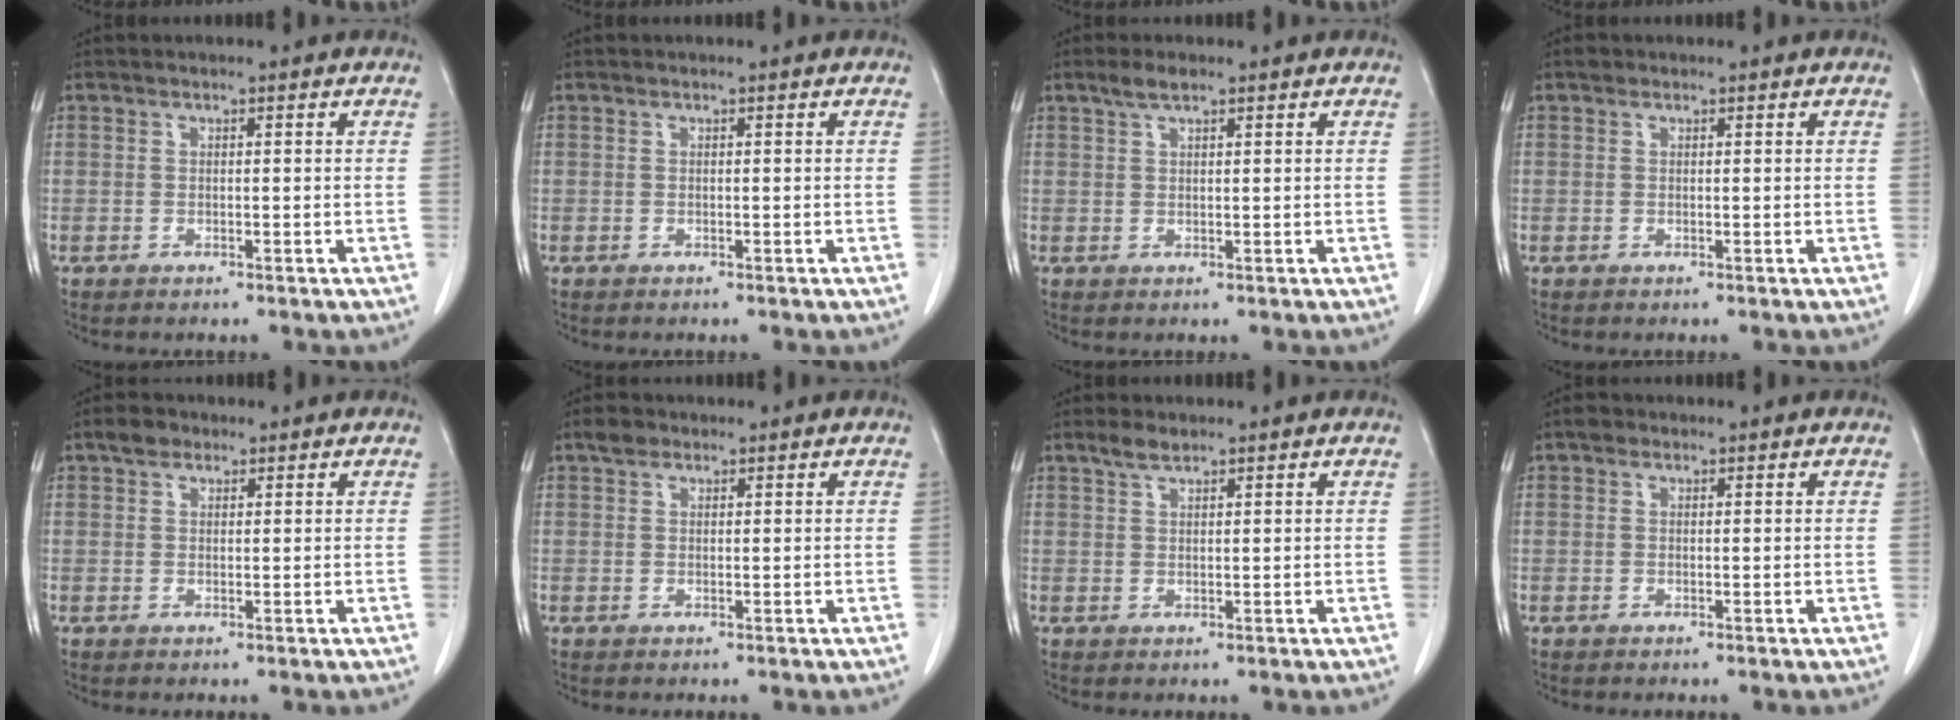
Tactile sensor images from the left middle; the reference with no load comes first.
{"total": 0.0}
{"total": 2.3, "force": [1.7, 0.5, 1.5], "torque": [-0.034, 0.007, 0.034]}
{"total": 0.6, "force": [0.5, 0.3, 0.1], "torque": [-0.006, 0.004, 0.007]}
{"total": 2.3, "force": [1.6, 1.4, 0.9], "torque": [-0.019, 0.008, 0.026]}
{"total": 1.9, "force": [1.4, 1.1, 0.7], "torque": [-0.016, 0.008, 0.023]}
{"total": 2.3, "force": [1.9, 0.6, 1.2], "torque": [-0.030, 0.004, 0.037]}
{"total": 1.0, "force": [0.7, 0.7, 0.3], "torque": [-0.006, 0.008, 0.008]}